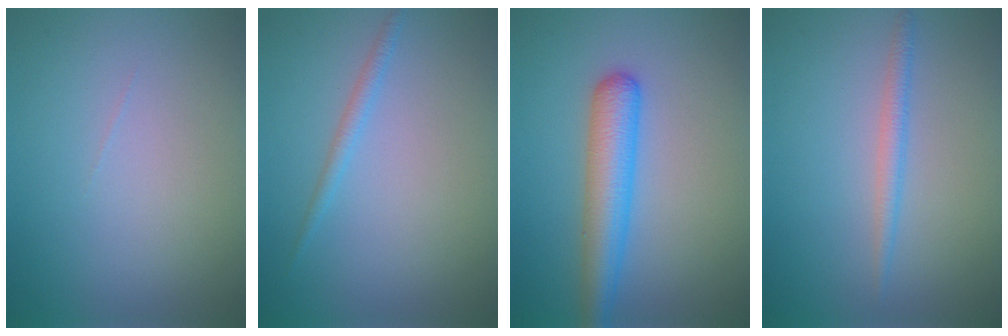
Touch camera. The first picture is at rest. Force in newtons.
{"total": 1.2, "press": 1.2, "slide": 0.1}
{"total": 4.7, "press": 4.7, "slide": 0.2}
{"total": 1.6, "press": 1.6, "slide": 0.1}